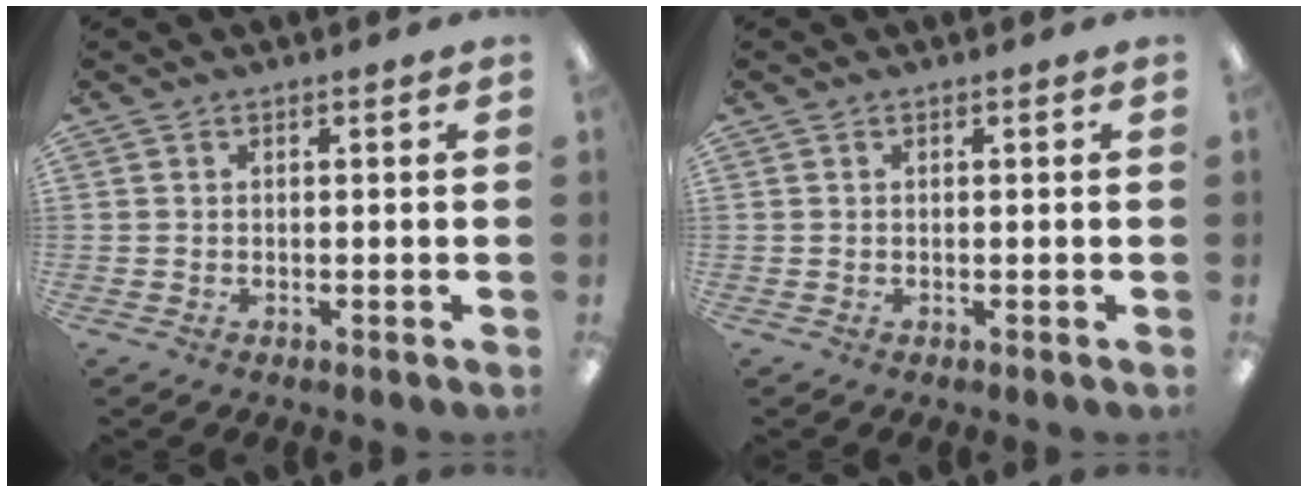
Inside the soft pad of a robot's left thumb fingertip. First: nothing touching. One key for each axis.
{"total": 0.0}